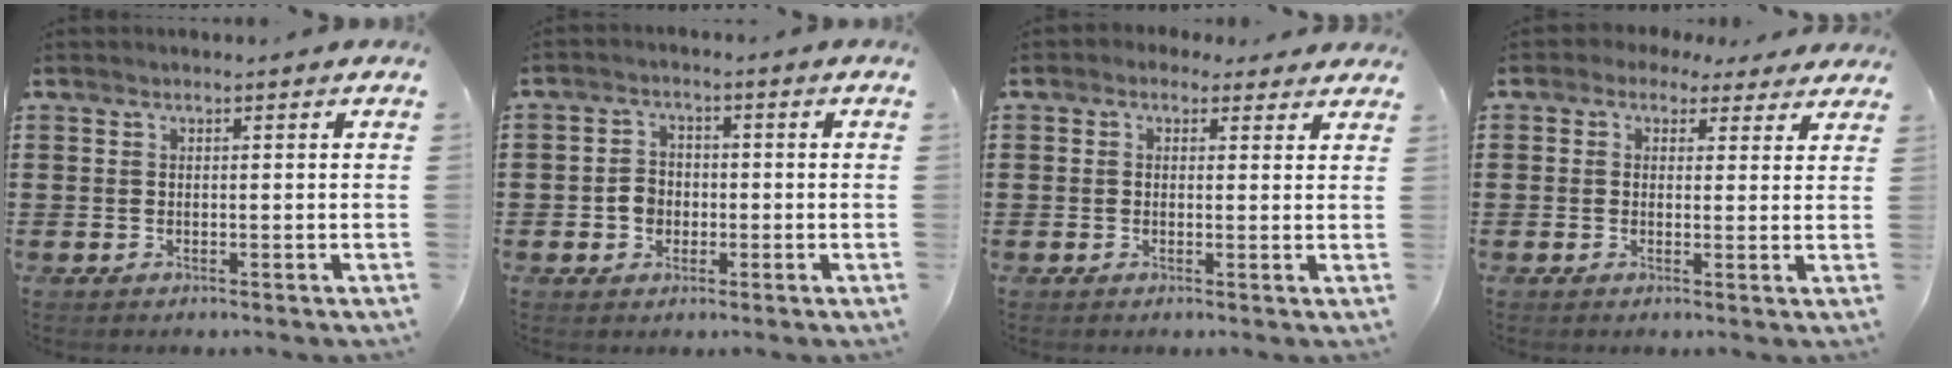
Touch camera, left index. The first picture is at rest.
{"total": 3.4, "force": [-0.8, 2.9, 1.7], "torque": [-0.039, 0.005, -0.017]}
{"total": 1.5, "force": [0.9, 1.1, 0.4], "torque": [-0.014, 0.008, 0.017]}
{"total": 2.3, "force": [1.5, 1.6, 0.7], "torque": [-0.023, 0.006, 0.026]}